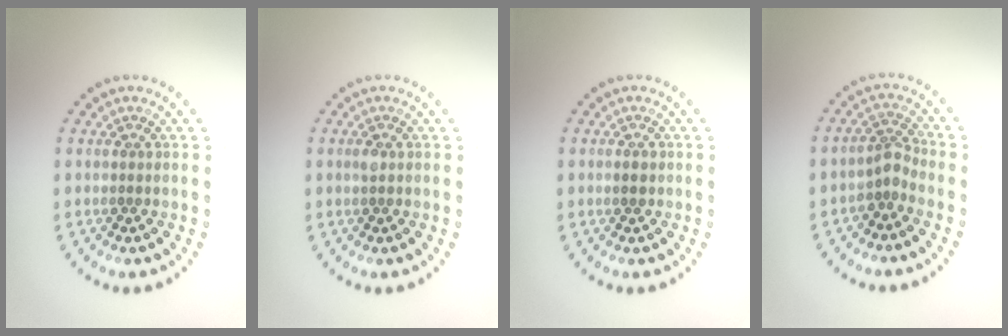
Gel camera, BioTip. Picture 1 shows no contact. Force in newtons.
{"total": 0.5, "press": 0.4, "slide": 0.3}
{"total": 1.2, "press": 1.2, "slide": 0.1}
{"total": 2.0, "press": 1.4, "slide": 1.4}